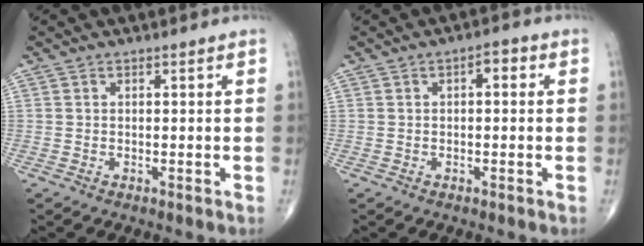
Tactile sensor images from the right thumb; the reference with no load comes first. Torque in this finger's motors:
{"motor_torque": [0.28, 0.17, 0.01, -0.23, -0.01]}